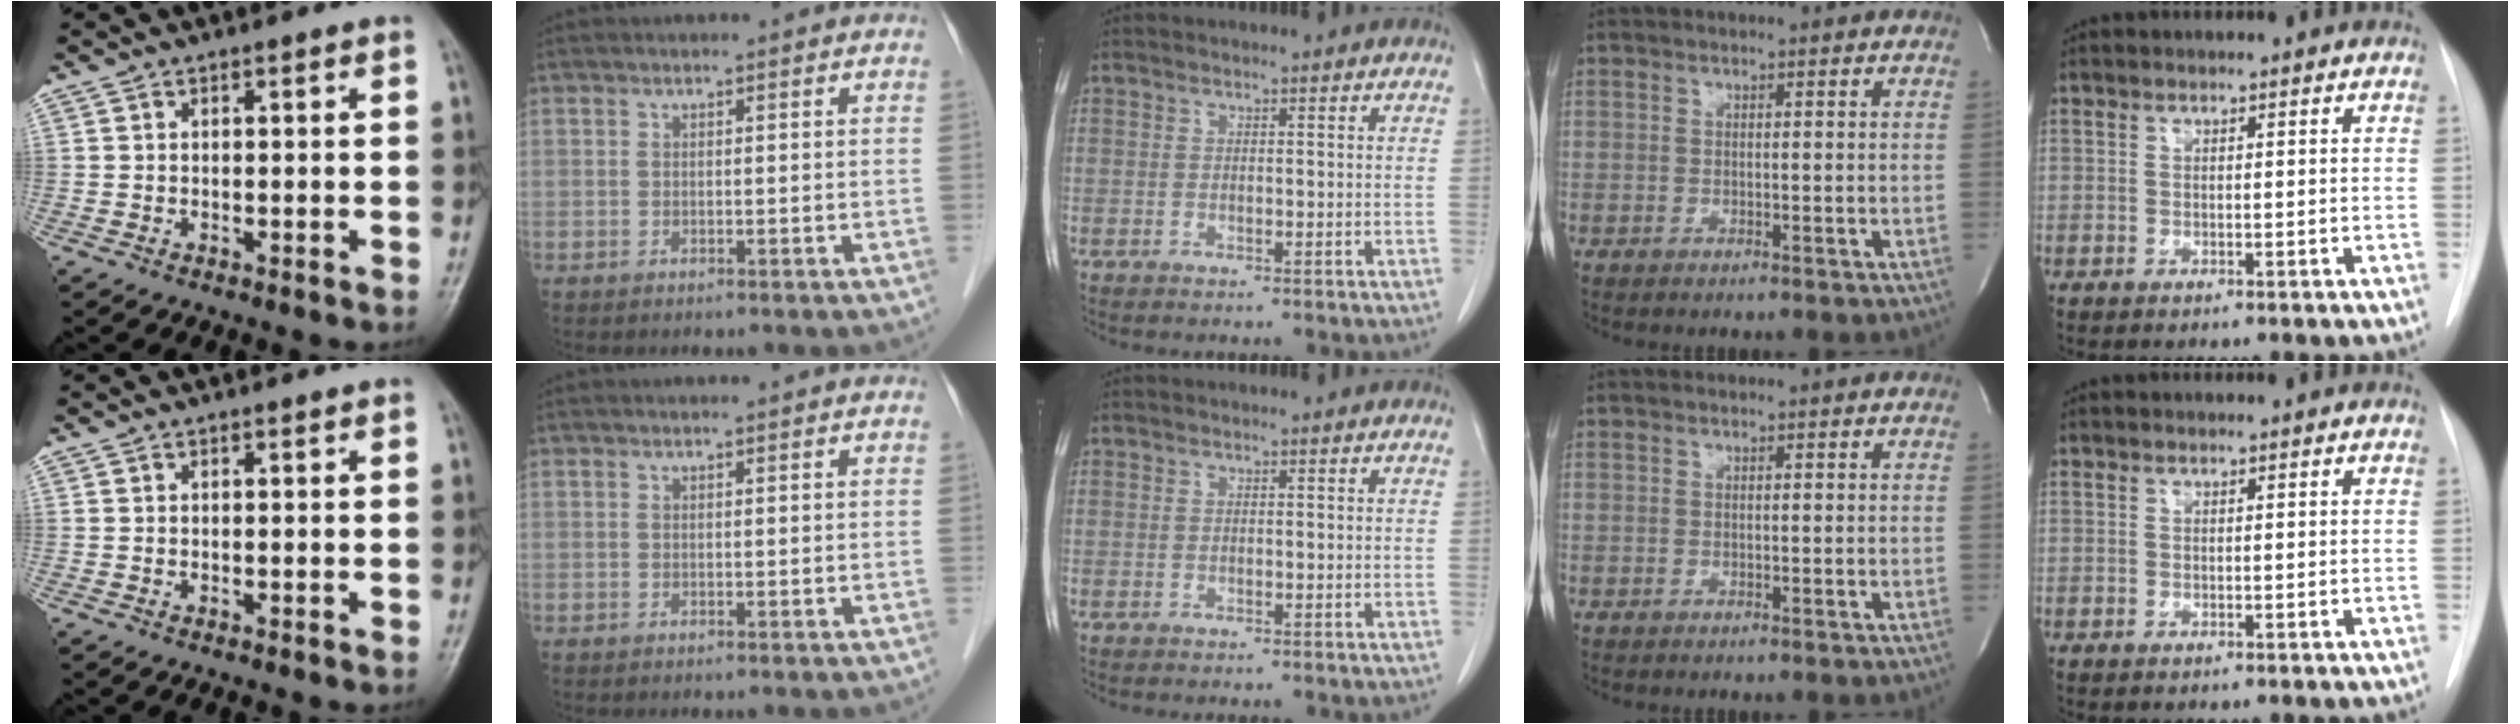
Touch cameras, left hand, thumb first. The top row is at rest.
{}